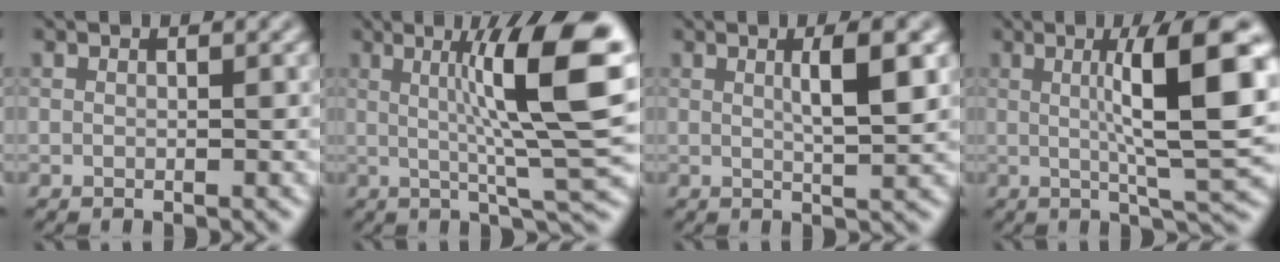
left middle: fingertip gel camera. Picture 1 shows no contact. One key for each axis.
{"total": 11.4, "fx": 2.3, "fy": 1.8, "fz": 11.0, "tx": -0.147, "ty": 0.013, "tz": 0.036}
{"total": 3.7, "fx": 1.0, "fy": 0.8, "fz": 3.5, "tx": -0.049, "ty": 0.004, "tz": 0.013}
{"total": 9.4, "fx": 1.6, "fy": 1.5, "fz": 9.1, "tx": -0.121, "ty": 0.002, "tz": 0.027}